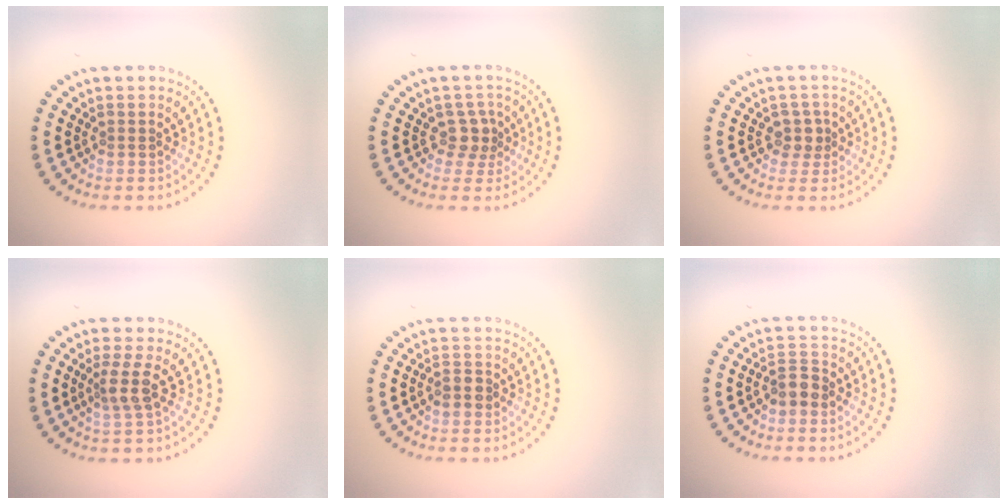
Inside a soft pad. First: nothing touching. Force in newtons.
{"total": 2.0, "press": 1.6, "slide": 1.2}
{"total": 1.7, "press": 1.4, "slide": 1.0}
{"total": 2.3, "press": 1.7, "slide": 1.5}
{"total": 1.4, "press": 1.3, "slide": 0.5}
{"total": 2.0, "press": 1.8, "slide": 0.9}